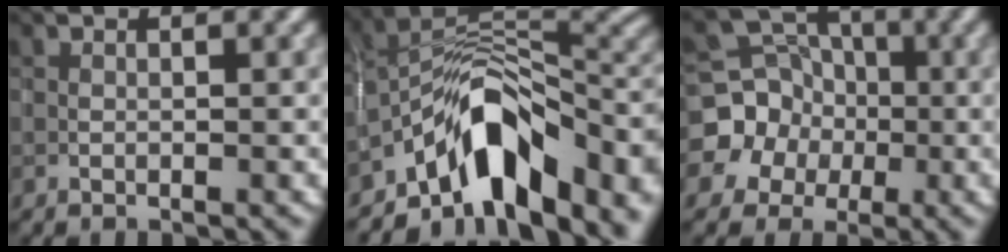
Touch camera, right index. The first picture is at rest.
{"total": 12.3, "force": [-5.7, 6.6, 8.7], "torque": [-0.123, 0.025, -0.112]}
{"total": 8.1, "force": [-1.8, 7.6, 2.0], "torque": [-0.031, -0.001, -0.054]}